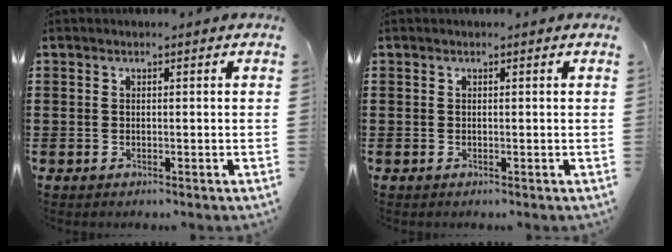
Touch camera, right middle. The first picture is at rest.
{"total": 0.0}